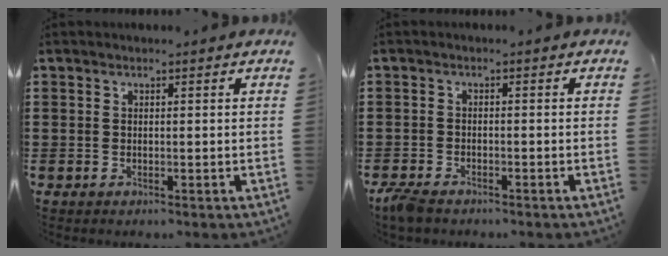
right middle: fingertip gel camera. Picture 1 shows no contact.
{"total": 2.3, "force": [-1.9, 0.8, 1.0], "torque": [-0.041, -0.004, -0.044]}